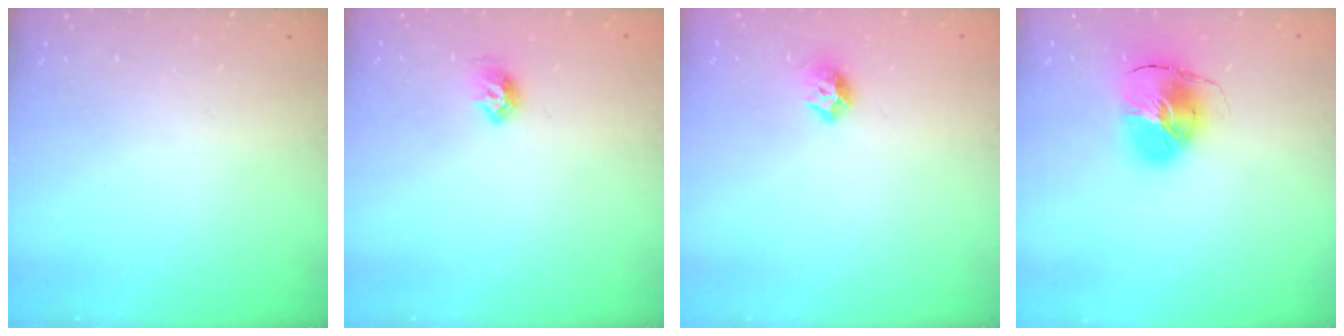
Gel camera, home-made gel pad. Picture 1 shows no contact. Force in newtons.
{"total": 6.6, "press": 6.6, "slide": 0.9}
{"total": 7.9, "press": 7.9, "slide": 0.7}
{"total": 9.3, "press": 9.2, "slide": 1.3}